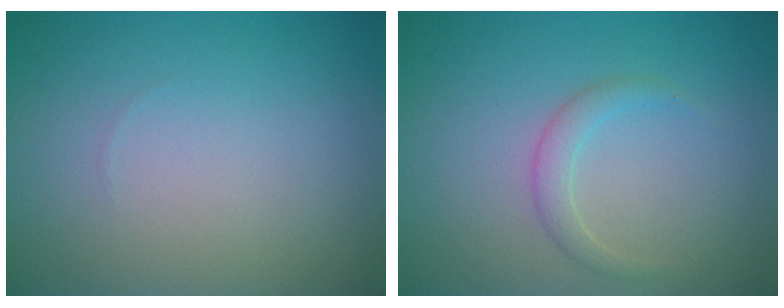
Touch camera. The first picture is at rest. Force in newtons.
{"total": 1.6, "press": 1.6, "slide": 0.2}